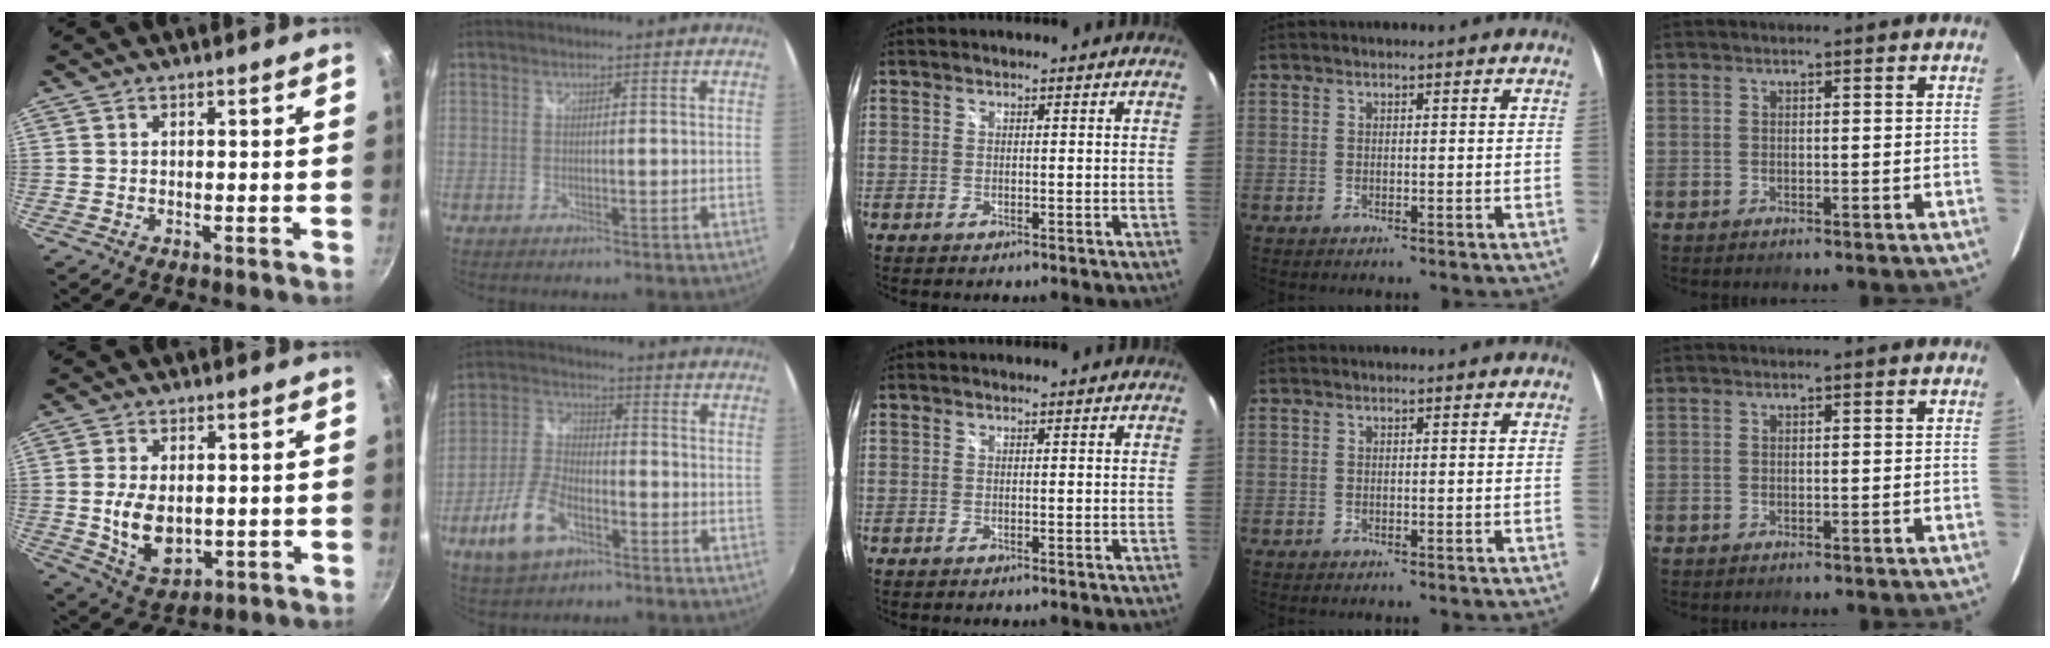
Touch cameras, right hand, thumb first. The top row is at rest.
{"thumb": {"total": 9.0, "force": [0.0, 5.6, 7.0], "torque": [-0.120, -0.013, 0.014]}, "index": {"total": 10.6, "force": [-5.5, 5.4, 7.2], "torque": [-0.163, -0.001, -0.102]}}